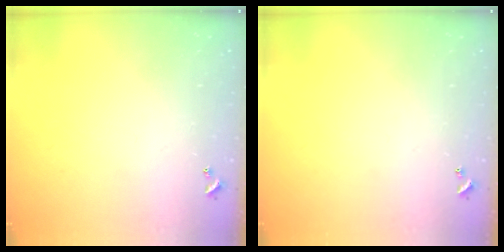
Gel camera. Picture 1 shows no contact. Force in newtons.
{"total": 0.0}